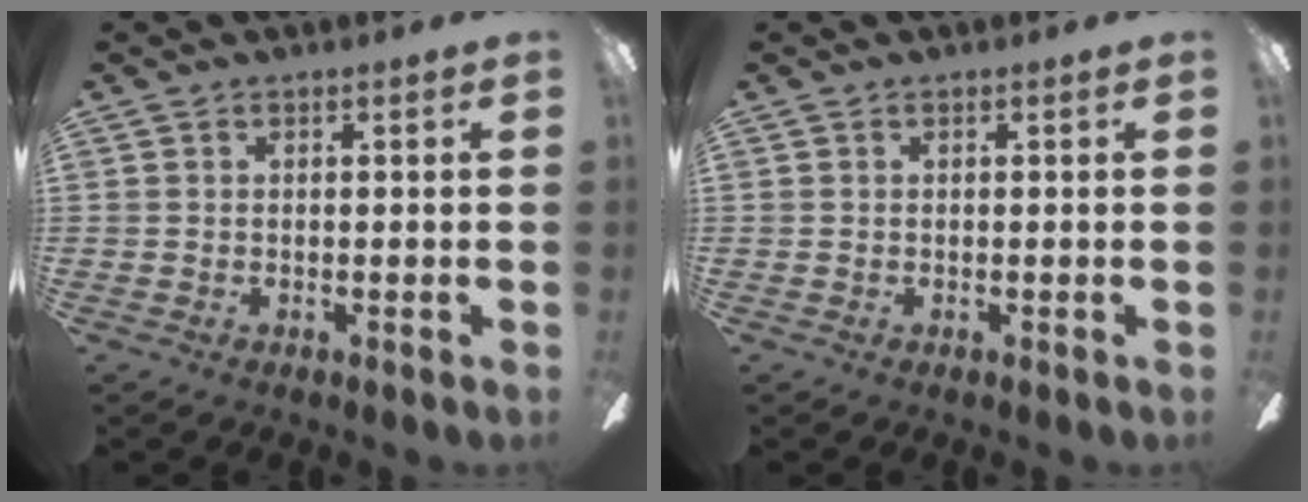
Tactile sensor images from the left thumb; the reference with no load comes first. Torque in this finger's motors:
{"motor_torque": [0.01, 0.00, -0.05, -0.01, 0.00]}